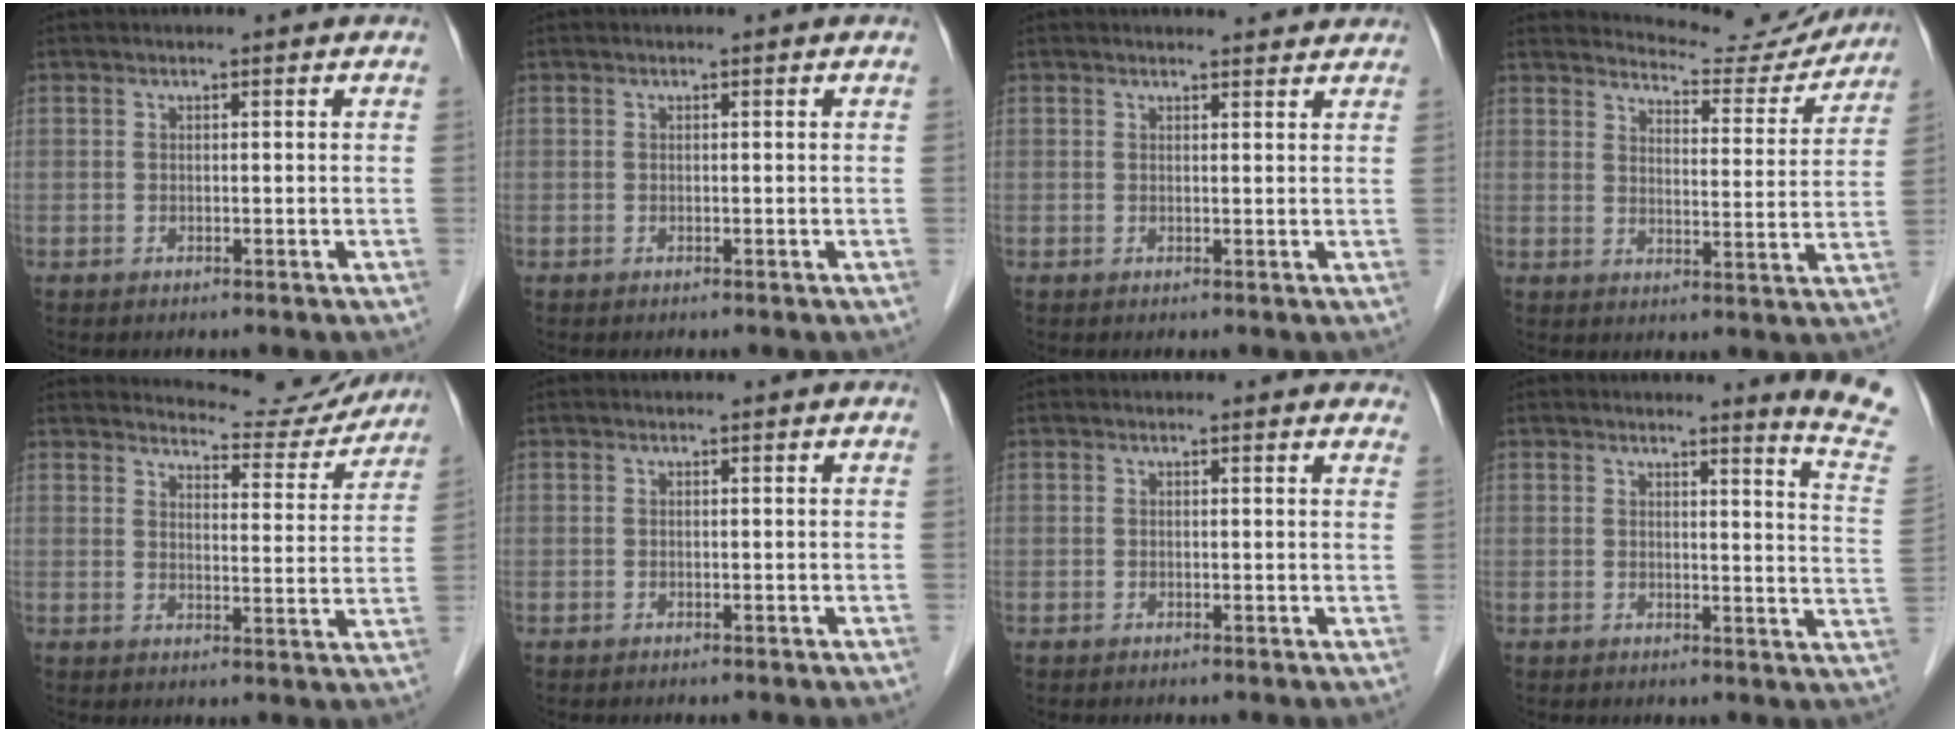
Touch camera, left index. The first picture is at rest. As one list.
[{"total": 0.0}, {"total": 3.2, "force": [3.1, 0.5, 0.4], "torque": [-0.011, 0.004, 0.031]}, {"total": 12.3, "force": [12.1, 1.8, 1.0], "torque": [-0.009, -0.020, 0.146]}, {"total": 11.2, "force": [11.0, 1.8, 0.7], "torque": [-0.001, -0.019, 0.128]}, {"total": 0.0}, {"total": 3.1, "force": [2.8, 0.9, 0.9], "torque": [-0.005, 0.001, 0.013]}, {"total": 8.3, "force": [7.8, -1.6, 2.3], "torque": [-0.024, -0.085, 0.064]}]